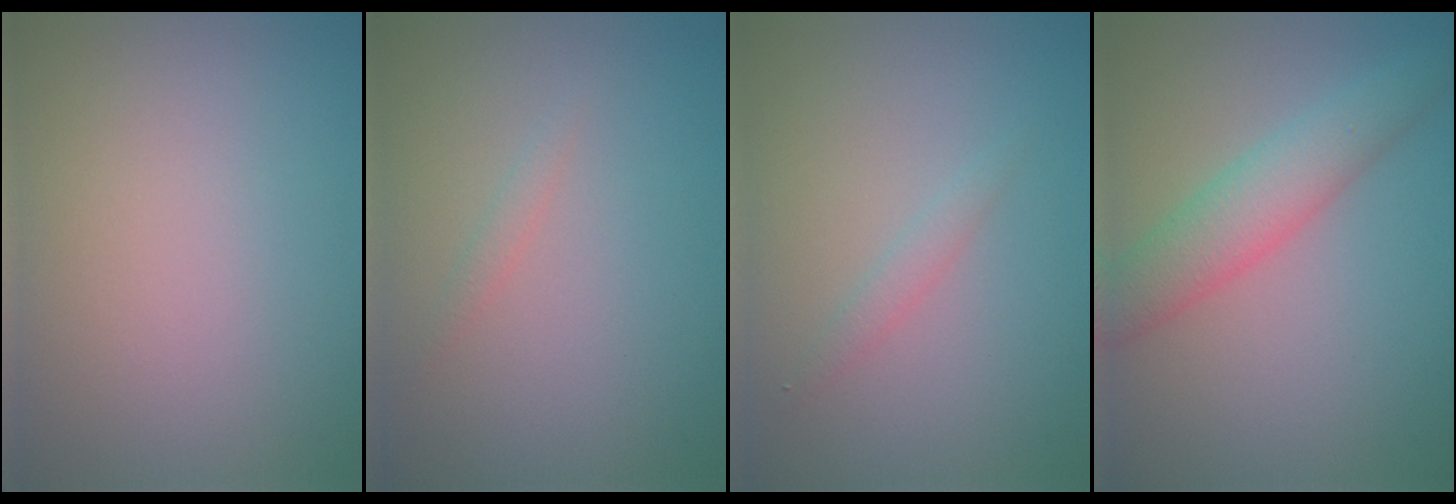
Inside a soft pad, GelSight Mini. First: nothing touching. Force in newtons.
{"total": 0.7, "press": 0.7, "slide": 0.1}
{"total": 1.0, "press": 1.0, "slide": 0.1}
{"total": 4.4, "press": 4.4, "slide": 0.1}